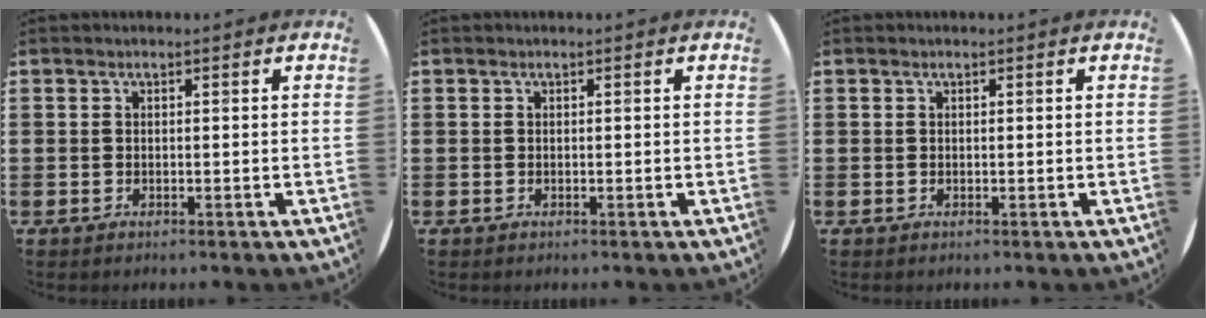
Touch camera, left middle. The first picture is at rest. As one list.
[{"total": 0.0}, {"total": 0.0}]